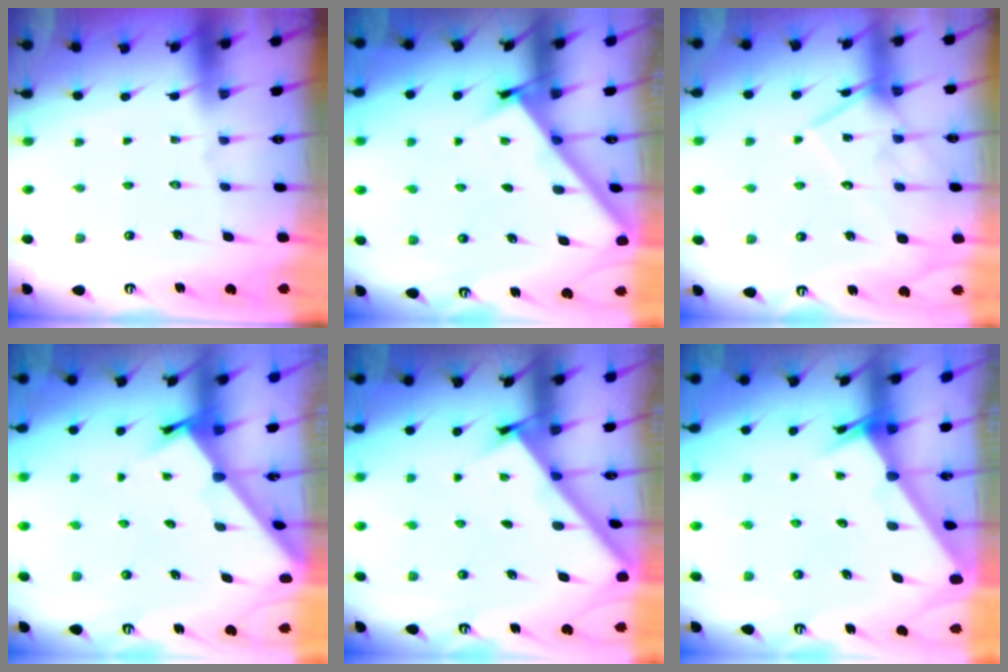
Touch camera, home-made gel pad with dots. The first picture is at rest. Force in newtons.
{"total": 2.8, "press": 2.8, "slide": 0.4}
{"total": 14.2, "press": 14.2, "slide": 1.1}
{"total": 2.1, "press": 2.1, "slide": 0.1}
{"total": 2.6, "press": 2.6, "slide": 0.3}
{"total": 2.4, "press": 2.4, "slide": 0.1}